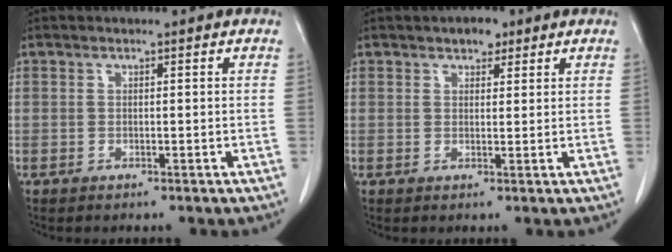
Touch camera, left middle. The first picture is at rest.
{"total": 2.4, "force": [1.6, 1.4, 1.1], "torque": [-0.018, 0.004, 0.023]}